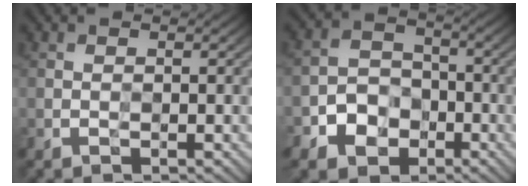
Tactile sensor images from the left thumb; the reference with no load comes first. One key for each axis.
{"total": 5.9, "fx": -3.0, "fy": 4.4, "fz": 2.5, "tx": -0.049, "ty": 0.002, "tz": -0.070}